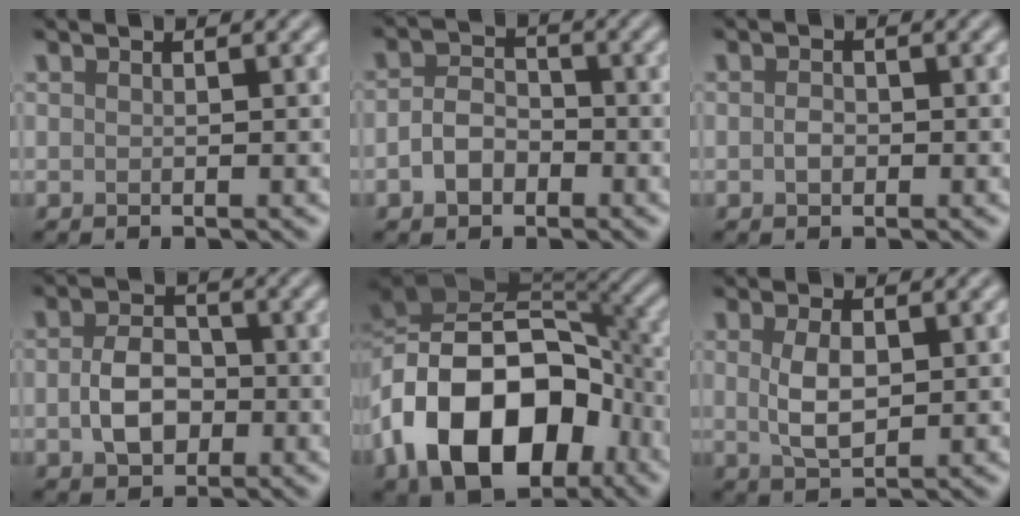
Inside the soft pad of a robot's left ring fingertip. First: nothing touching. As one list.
[{"total": 3.0, "force": [-1.1, 2.2, 1.7], "torque": [-0.033, 0.003, -0.028]}, {"total": 1.1, "force": [-0.2, 0.8, 0.7], "torque": [-0.015, -0.002, -0.007]}, {"total": 4.2, "force": [-0.7, 2.9, 2.9], "torque": [-0.055, 0.000, -0.017]}, {"total": 15.7, "force": [-5.8, 10.0, 10.7], "torque": [-0.186, -0.001, -0.114]}, {"total": 3.5, "force": [0.4, 1.9, 2.9], "torque": [-0.066, -0.003, 0.011]}]